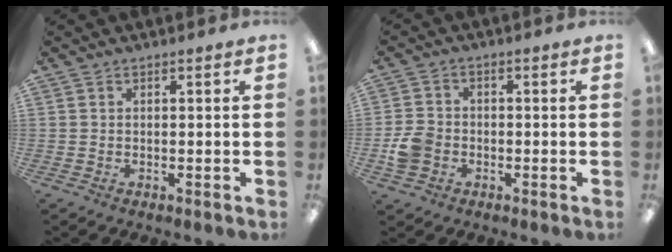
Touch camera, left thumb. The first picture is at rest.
{"total": 5.6, "force": [-1.7, 4.6, 2.8], "torque": [-0.044, 0.011, -0.029]}